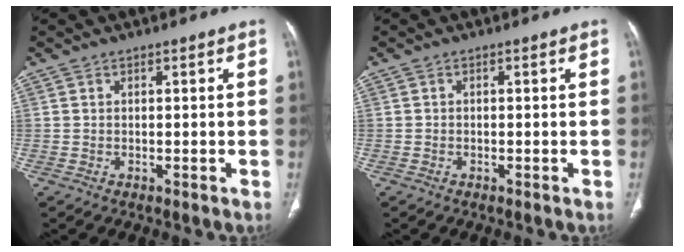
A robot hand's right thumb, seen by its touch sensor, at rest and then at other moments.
{"total": 0.0}